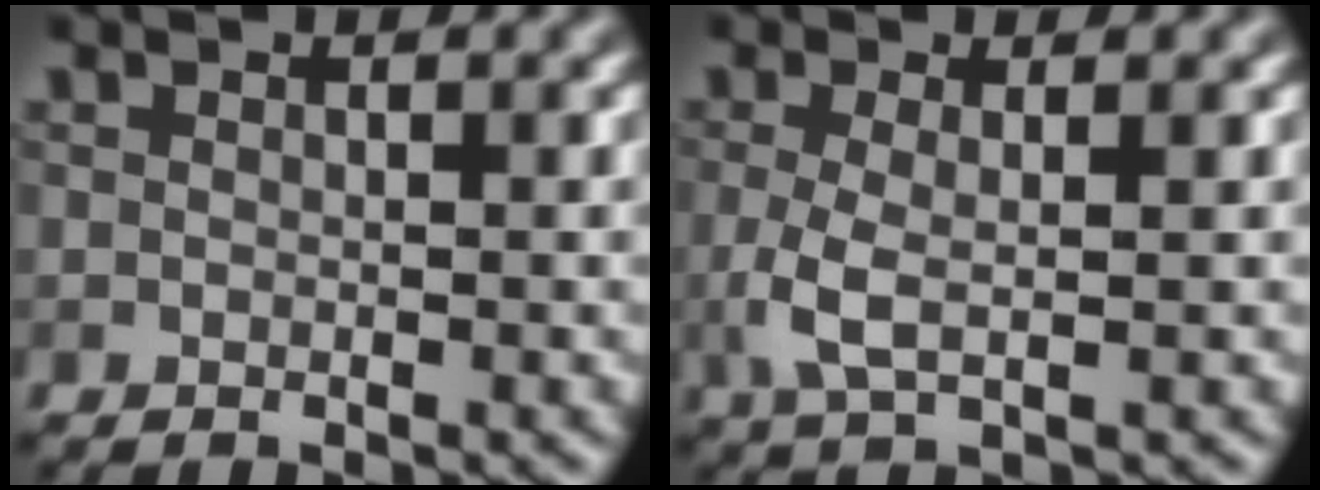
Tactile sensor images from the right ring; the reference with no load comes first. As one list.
[{"total": 2.7, "force": [-0.2, 0.9, 2.5], "torque": [-0.062, -0.003, -0.005]}]